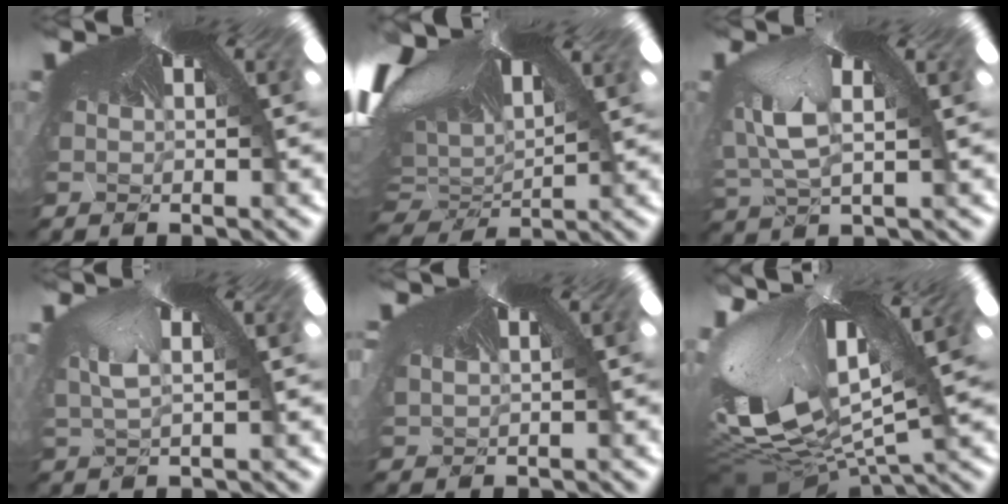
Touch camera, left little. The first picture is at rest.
{"total": 2.6, "force": [-1.5, 1.6, 1.4], "torque": [-0.059, -0.056, 0.011]}
{"total": 3.8, "force": [-3.2, 1.6, -1.3], "torque": [-0.040, -0.060, -0.015]}
{"total": 1.5, "force": [-1.1, 0.7, 0.7], "torque": [-0.039, -0.025, 0.020]}
{"total": 1.6, "force": [0.5, 0.7, 1.4], "torque": [-0.042, 0.003, 0.014]}
{"total": 2.8, "force": [-2.4, 1.3, 0.8], "torque": [-0.078, -0.085, 0.002]}